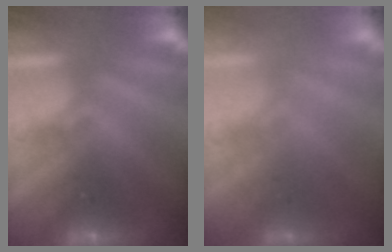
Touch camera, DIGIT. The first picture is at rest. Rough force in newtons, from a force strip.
{"total": 2.0}